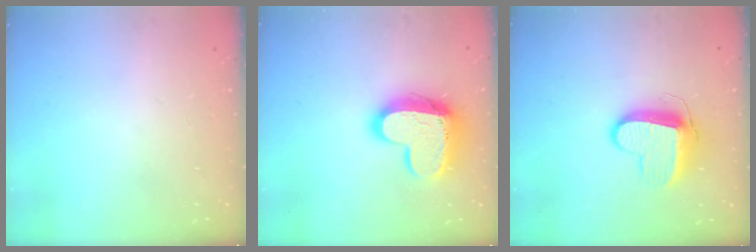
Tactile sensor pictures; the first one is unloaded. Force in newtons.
{"total": 16.3, "press": 16.3, "slide": 1.0}
{"total": 10.3, "press": 10.2, "slide": 1.3}